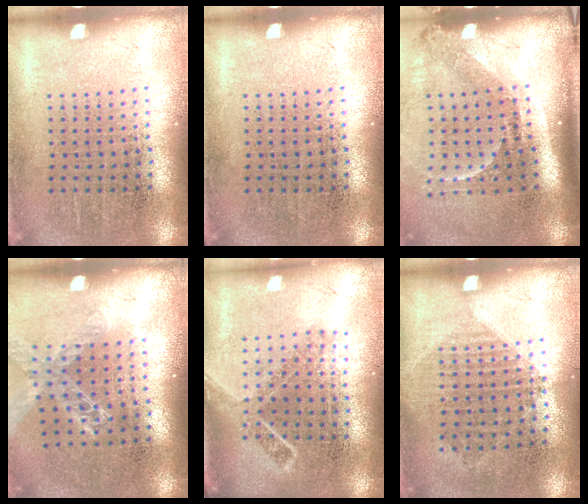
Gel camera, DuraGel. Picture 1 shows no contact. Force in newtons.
{"total": 0.0}
{"total": 2.2, "press": 1.5, "slide": 1.6}
{"total": 1.3, "press": 1.3, "slide": 0.2}
{"total": 1.8, "press": 1.3, "slide": 1.2}
{"total": 1.0, "press": 0.9, "slide": 0.4}